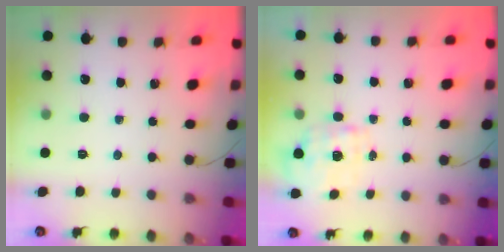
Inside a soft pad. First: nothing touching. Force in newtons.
{"total": 1.7, "press": 1.6, "slide": 0.6}